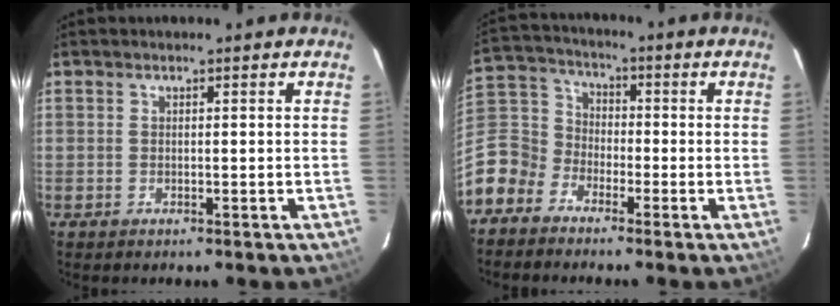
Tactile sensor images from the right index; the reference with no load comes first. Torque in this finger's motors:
{"motor_torque": [-0.13, -0.20, -0.59, -0.21]}